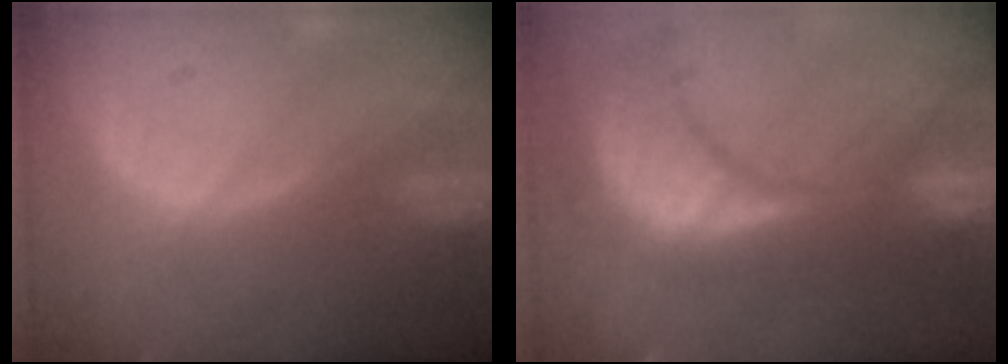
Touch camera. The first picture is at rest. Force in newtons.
{"total": 14.3, "press": 12.0, "slide": 7.8}